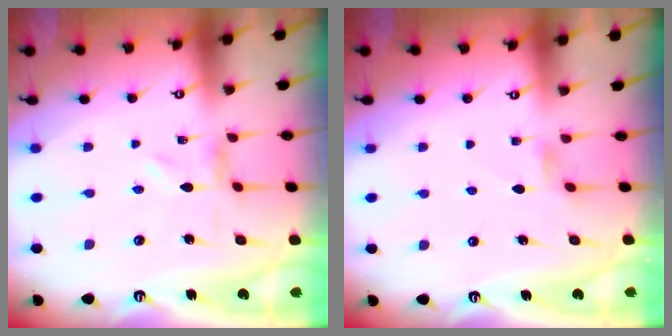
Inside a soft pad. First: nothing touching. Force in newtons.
{"total": 2.2, "press": 2.1, "slide": 0.5}